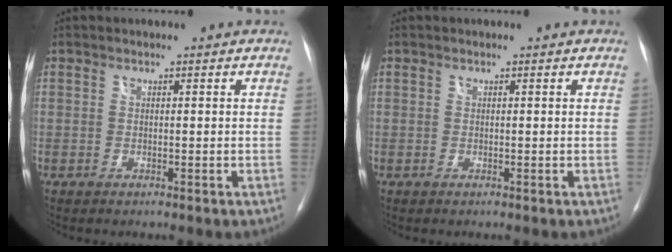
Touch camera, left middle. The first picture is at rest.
{"total": 0.0}